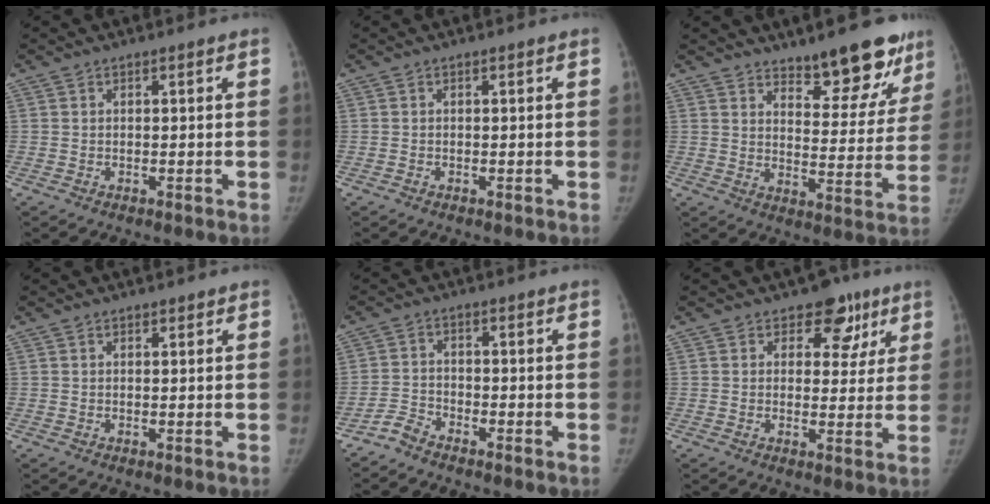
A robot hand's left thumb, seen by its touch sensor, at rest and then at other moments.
{"total": 0.0}
{"total": 14.8, "force": [11.0, 5.0, 8.6], "torque": [-0.056, -0.087, 0.155]}
{"total": 1.0, "force": [0.8, 0.5, 0.4], "torque": [0.001, -0.004, 0.009]}
{"total": 2.8, "force": [-2.7, 0.6, 0.4], "torque": [-0.007, 0.002, -0.059]}
{"total": 7.6, "force": [4.3, 5.1, 3.5], "torque": [0.004, -0.012, 0.054]}